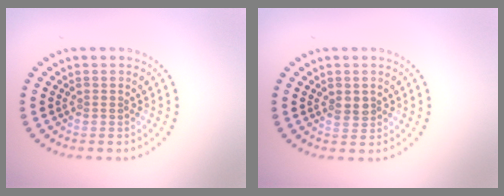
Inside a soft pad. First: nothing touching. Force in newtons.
{"total": 1.3, "press": 1.3, "slide": 0.3}